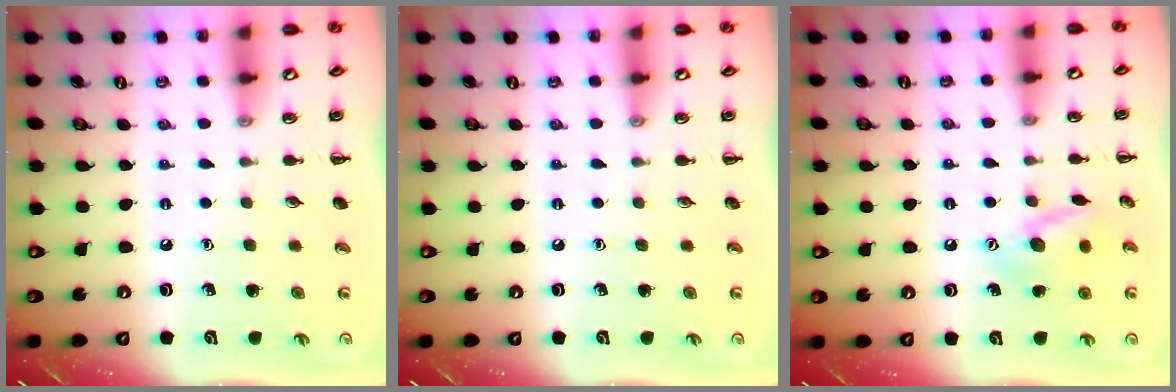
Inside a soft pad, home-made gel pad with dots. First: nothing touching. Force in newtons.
{"total": 0.0}
{"total": 11.1, "press": 11.1, "slide": 0.7}